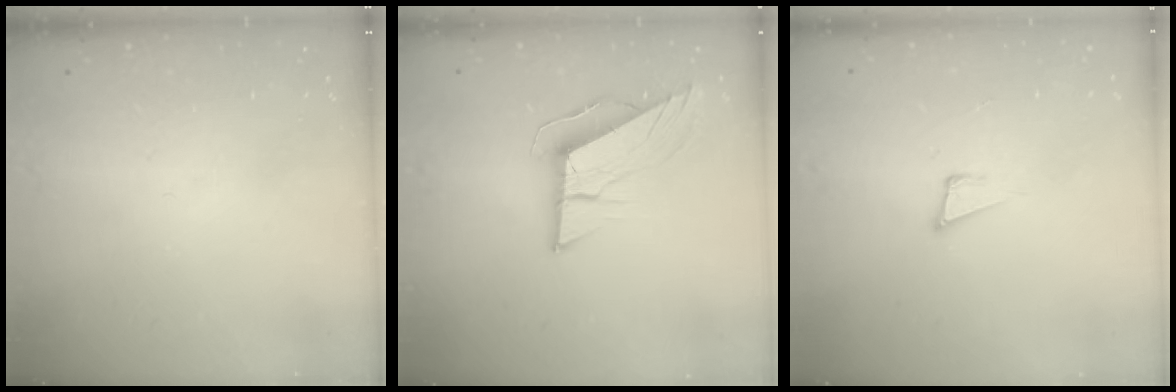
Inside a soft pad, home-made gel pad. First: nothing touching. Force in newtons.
{"total": 9.4, "press": 9.4, "slide": 0.6}
{"total": 4.0, "press": 2.7, "slide": 2.9}